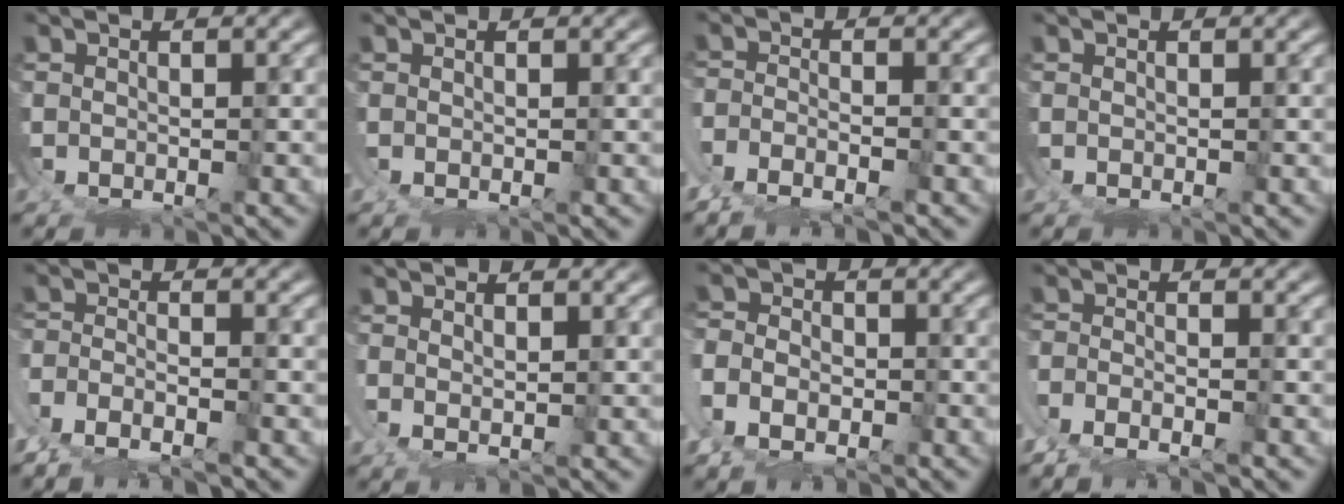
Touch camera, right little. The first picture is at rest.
{"total": 0.6, "force": [0.2, 0.4, 0.5], "torque": [-0.015, -0.003, 0.005]}
{"total": 2.7, "force": [-2.2, 0.0, 1.5], "torque": [-0.028, -0.009, -0.035]}
{"total": 0.0}
{"total": 3.0, "force": [-2.3, 0.2, 1.9], "torque": [-0.035, -0.009, -0.036]}
{"total": 1.5, "force": [1.0, 0.3, 1.1], "torque": [-0.028, -0.011, 0.027]}
{"total": 3.3, "force": [-1.2, 2.2, 2.1], "torque": [-0.042, -0.016, -0.017]}
{"total": 2.3, "force": [-1.9, 0.0, 1.4], "torque": [-0.026, -0.007, -0.031]}